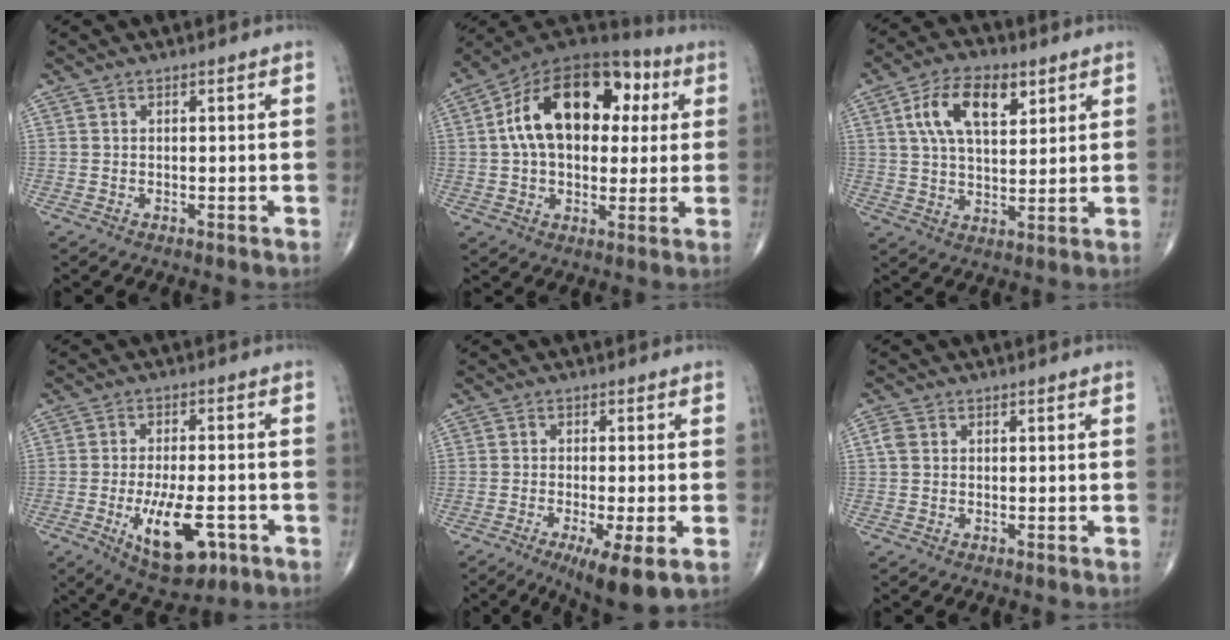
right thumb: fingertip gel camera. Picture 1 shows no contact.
{"total": 21.3, "force": [4.2, 13.2, 16.1], "torque": [-0.234, 0.027, 0.056]}
{"total": 11.9, "force": [4.8, 6.1, 9.0], "torque": [-0.147, -0.008, 0.086]}
{"total": 12.0, "force": [-4.3, 5.2, 9.9], "torque": [-0.151, 0.010, -0.056]}
{"total": 8.5, "force": [-3.5, 1.6, 7.5], "torque": [-0.121, -0.016, -0.056]}
{"total": 1.8, "force": [0.3, 1.5, 1.0], "torque": [-0.026, 0.006, 0.003]}